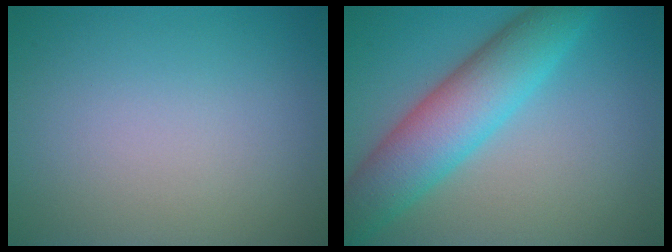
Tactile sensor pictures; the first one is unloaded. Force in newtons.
{"total": 7.6, "press": 7.6, "slide": 0.2}